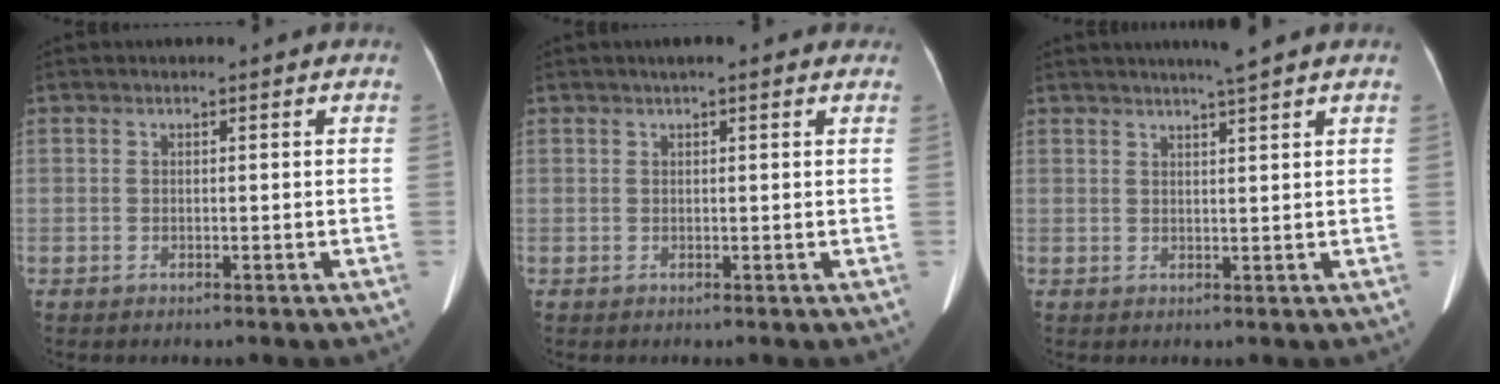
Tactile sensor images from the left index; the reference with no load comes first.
{"total": 3.2, "force": [2.2, 0.7, 2.2], "torque": [-0.027, 0.023, 0.028]}
{"total": 3.8, "force": [3.1, -0.8, 2.1], "torque": [-0.032, 0.005, 0.048]}